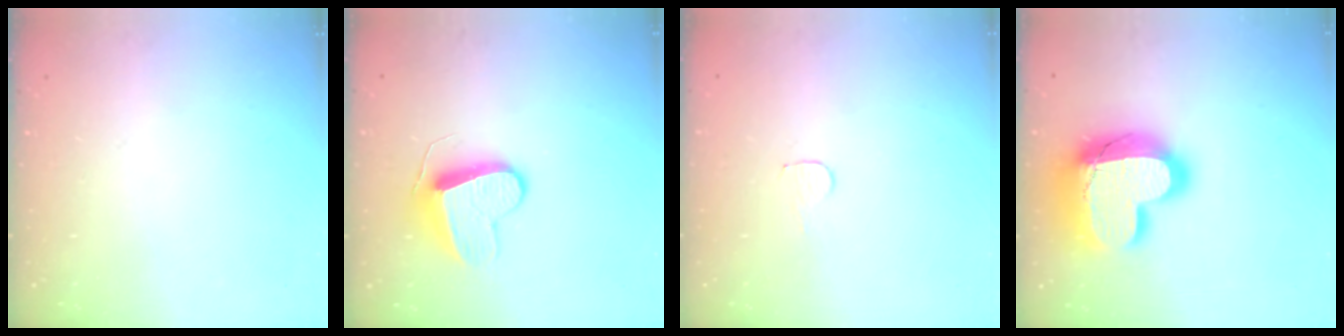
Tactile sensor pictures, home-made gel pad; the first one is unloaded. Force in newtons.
{"total": 9.5, "press": 9.5, "slide": 0.7}
{"total": 3.4, "press": 3.4, "slide": 0.3}
{"total": 21.0, "press": 20.9, "slide": 1.5}